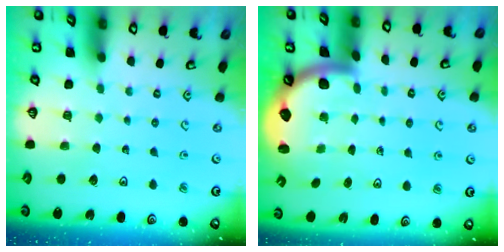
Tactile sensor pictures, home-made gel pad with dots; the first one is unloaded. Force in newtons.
{"total": 2.5, "press": 2.5, "slide": 0.4}